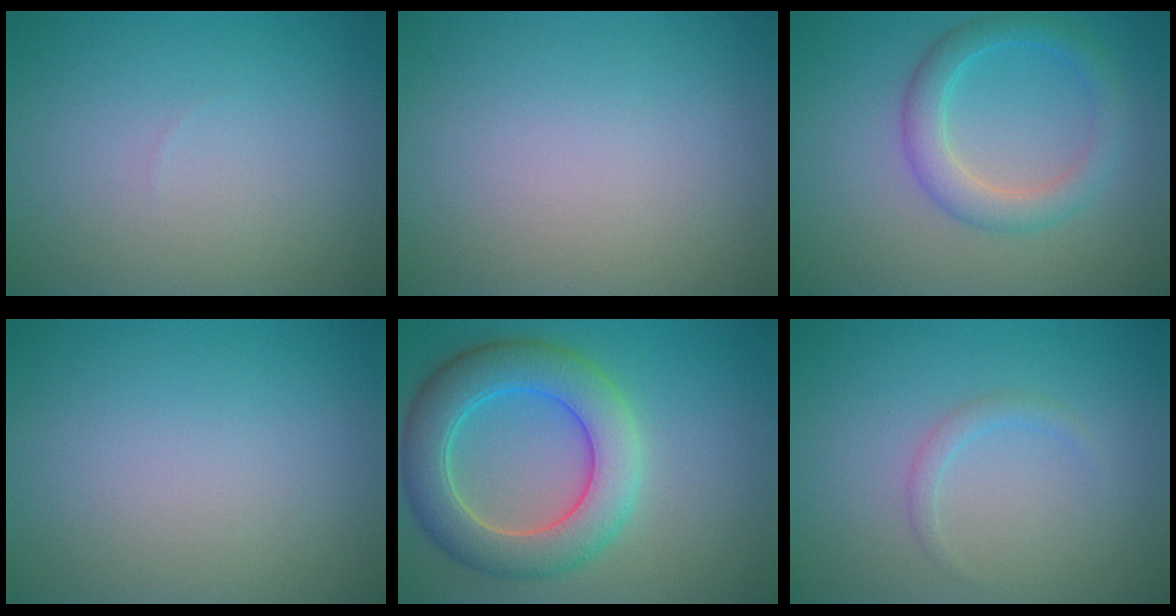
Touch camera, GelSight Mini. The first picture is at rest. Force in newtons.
{"total": 0.0}
{"total": 3.4, "press": 3.4, "slide": 0.1}
{"total": 0.0}
{"total": 7.5, "press": 7.5, "slide": 0.6}
{"total": 1.1, "press": 1.1, "slide": 0.1}